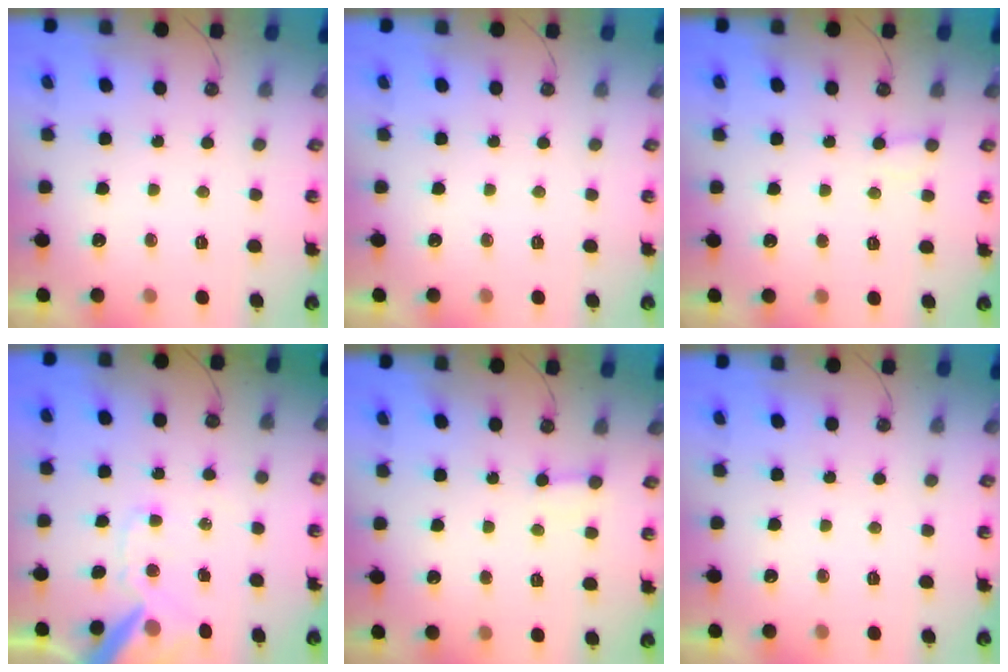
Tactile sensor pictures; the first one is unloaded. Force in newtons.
{"total": 0.0}
{"total": 4.8, "press": 4.7, "slide": 0.6}
{"total": 13.5, "press": 13.4, "slide": 1.9}
{"total": 2.4, "press": 2.4, "slide": 0.4}
{"total": 0.0}